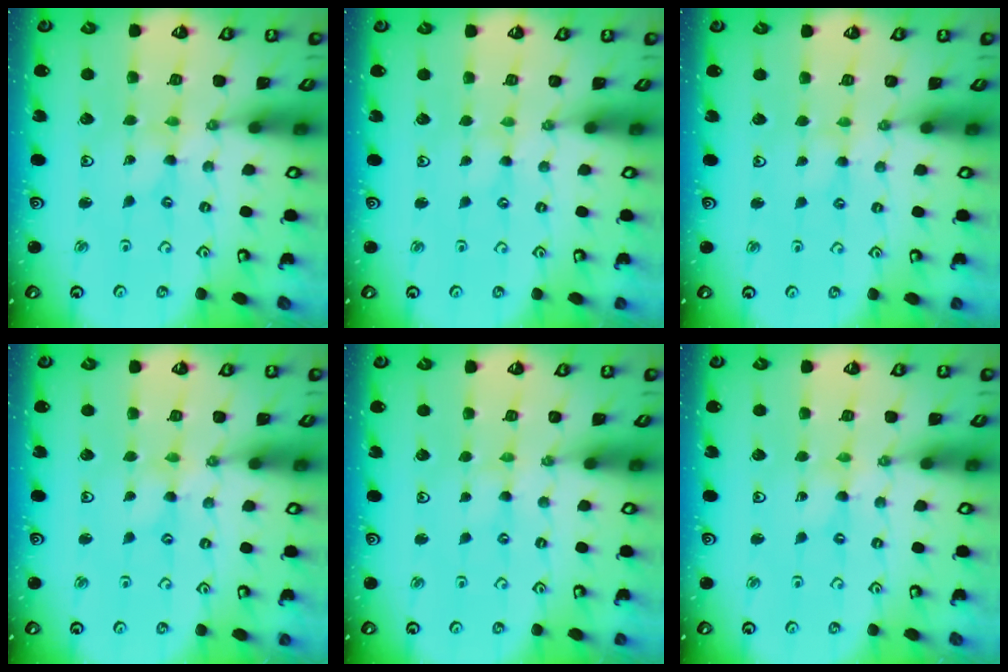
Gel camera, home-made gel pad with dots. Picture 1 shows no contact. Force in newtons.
{"total": 0.0}
{"total": 1.1, "press": 1.1, "slide": 0.3}
{"total": 0.7, "press": 0.7, "slide": 0.2}
{"total": 0.0}
{"total": 0.0}